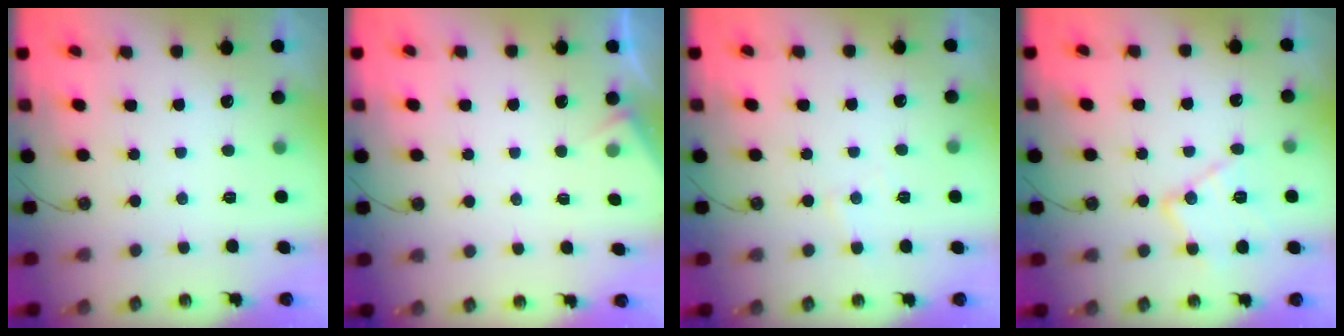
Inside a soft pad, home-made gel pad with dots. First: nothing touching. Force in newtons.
{"total": 3.3, "press": 3.3, "slide": 0.4}
{"total": 3.6, "press": 3.5, "slide": 0.6}
{"total": 14.0, "press": 13.9, "slide": 1.0}